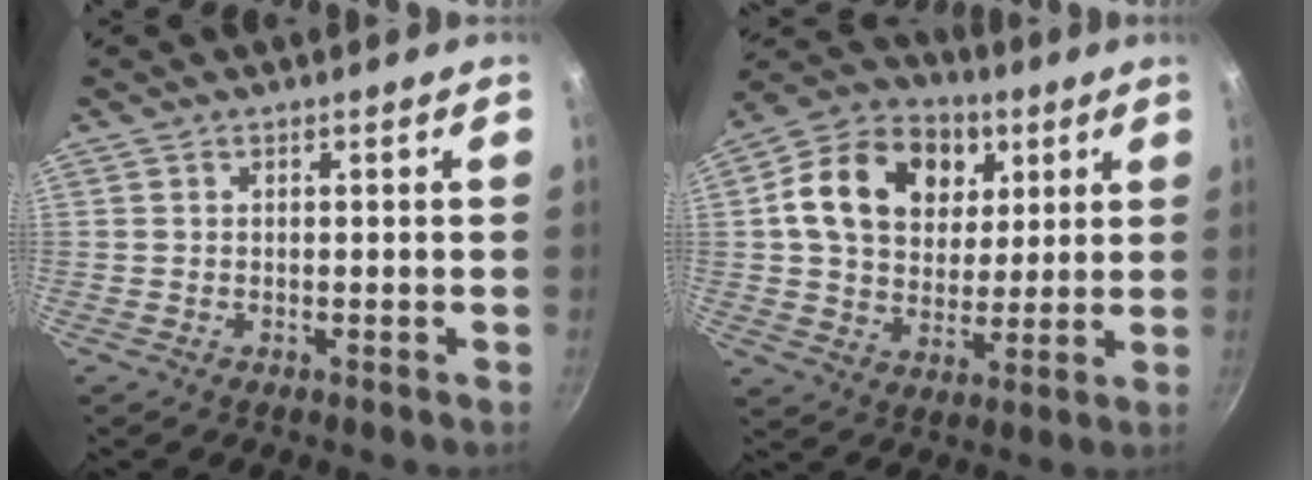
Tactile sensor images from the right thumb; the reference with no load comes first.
{"total": 18.9, "force": [5.6, 14.4, 10.9], "torque": [-0.166, 0.003, 0.086]}